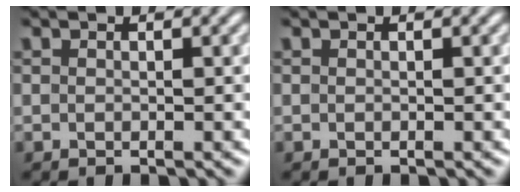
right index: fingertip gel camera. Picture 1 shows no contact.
{"total": 0.0}